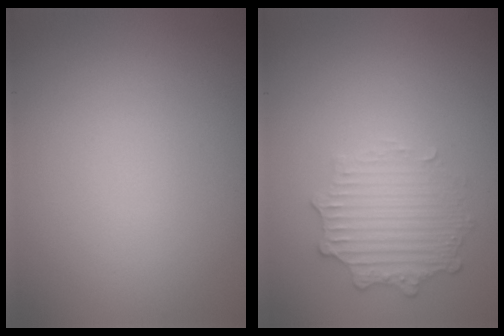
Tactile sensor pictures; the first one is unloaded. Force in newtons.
{"total": 2.5, "press": 2.3, "slide": 1.0}